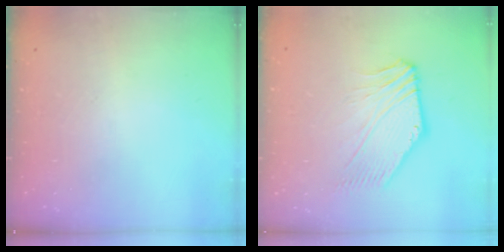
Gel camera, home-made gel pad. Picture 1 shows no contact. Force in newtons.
{"total": 3.8, "press": 3.7, "slide": 1.0}